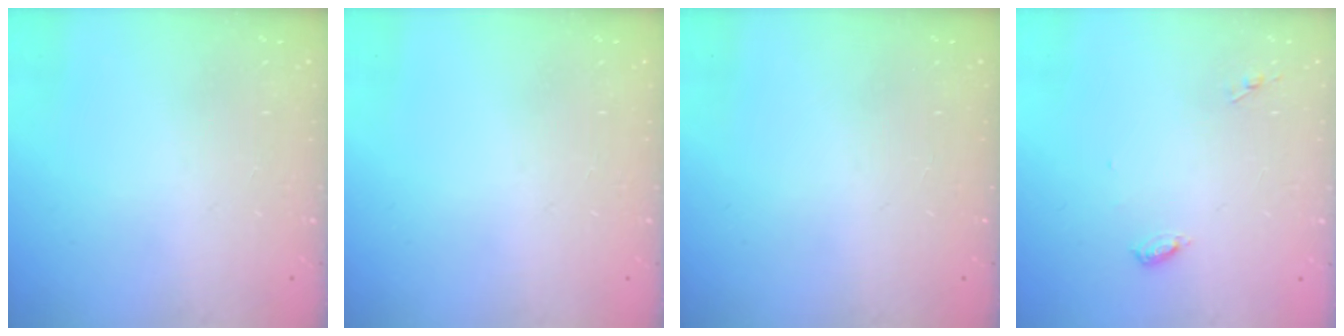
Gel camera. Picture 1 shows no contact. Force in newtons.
{"total": 0.0}
{"total": 0.0}
{"total": 4.6, "press": 4.6, "slide": 0.4}